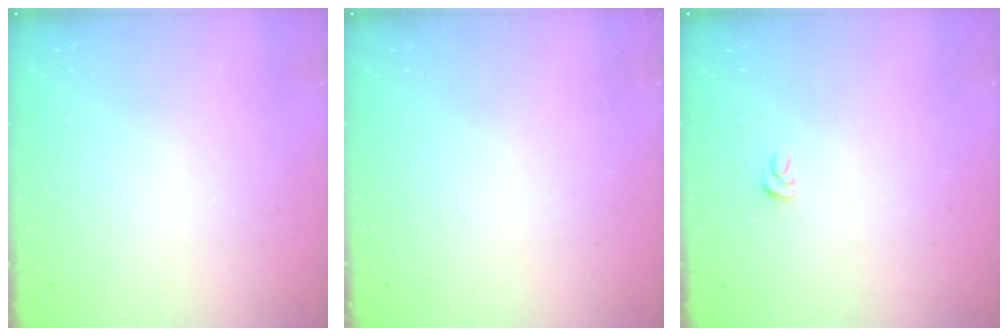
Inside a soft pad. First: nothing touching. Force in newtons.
{"total": 0.0}
{"total": 3.9, "press": 3.8, "slide": 0.4}